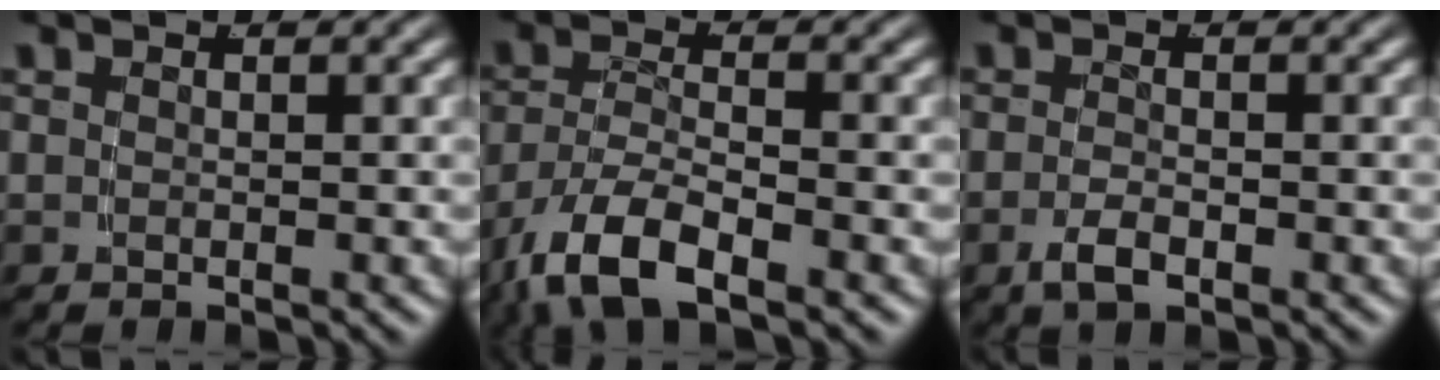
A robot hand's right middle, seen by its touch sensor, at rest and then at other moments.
{"total": 6.0, "force": [-3.2, 2.8, 4.2], "torque": [-0.102, -0.034, -0.037]}
{"total": 2.0, "force": [-1.4, 0.3, 1.3], "torque": [-0.028, -0.009, -0.021]}